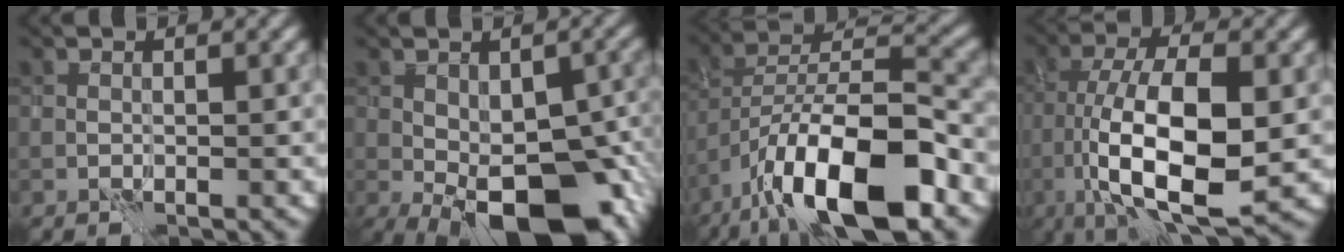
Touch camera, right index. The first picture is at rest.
{"total": 11.9, "force": [-4.1, 5.8, 9.5], "torque": [-0.138, -0.013, -0.059]}
{"total": 12.6, "force": [-7.3, 4.3, 9.3], "torque": [-0.157, 0.006, -0.133]}
{"total": 11.4, "force": [-2.0, 4.3, 10.4], "torque": [-0.187, -0.004, -0.035]}